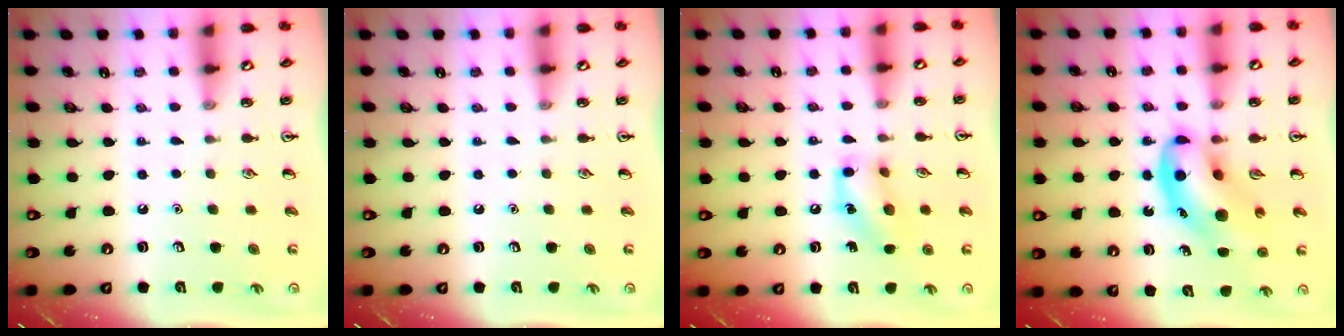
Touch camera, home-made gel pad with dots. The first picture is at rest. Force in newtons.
{"total": 0.0}
{"total": 11.6, "press": 11.4, "slide": 1.9}
{"total": 12.6, "press": 12.1, "slide": 3.3}